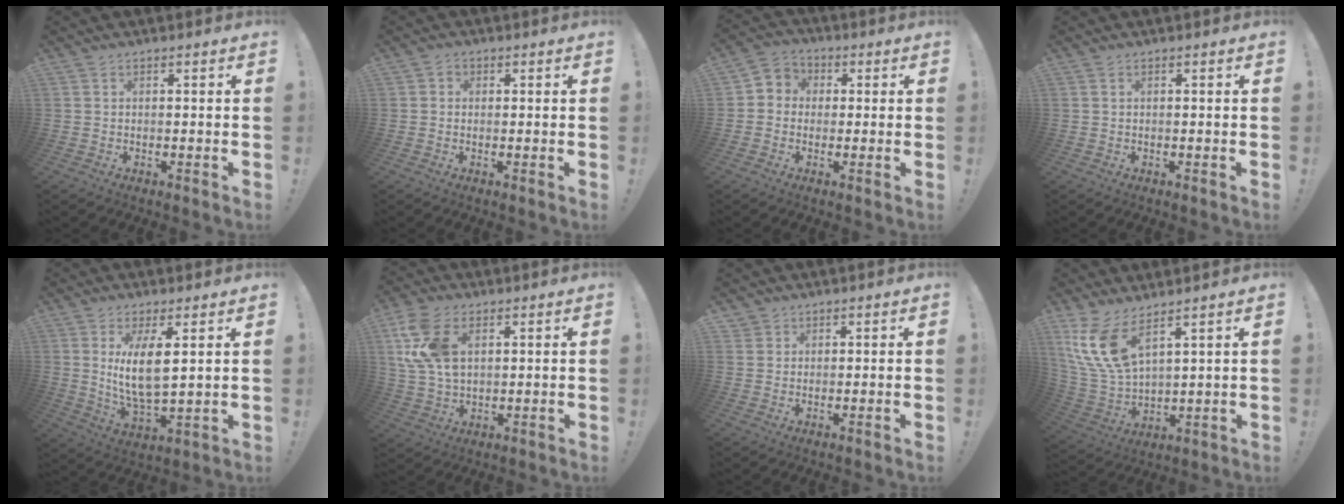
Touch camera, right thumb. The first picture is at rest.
{"total": 1.3, "force": [-0.1, 1.1, 0.7], "torque": [-0.013, 0.005, -0.003]}
{"total": 4.9, "force": [-1.5, 4.5, 1.5], "torque": [-0.026, 0.022, -0.024]}
{"total": 0.0}
{"total": 10.8, "force": [3.3, 3.5, 9.7], "torque": [-0.195, -0.026, 0.052]}
{"total": 13.6, "force": [4.8, 8.6, 9.4], "torque": [-0.197, -0.003, 0.095]}
{"total": 1.8, "force": [1.3, 1.2, 0.1], "torque": [-0.006, -0.006, 0.025]}
{"total": 13.1, "force": [8.1, 5.1, 9.0], "torque": [-0.204, -0.049, 0.152]}